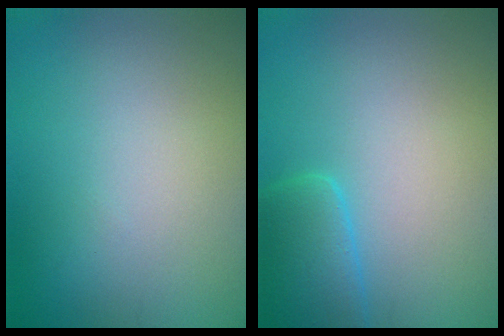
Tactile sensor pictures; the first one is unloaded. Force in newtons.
{"total": 3.4, "press": 3.4, "slide": 0.4}